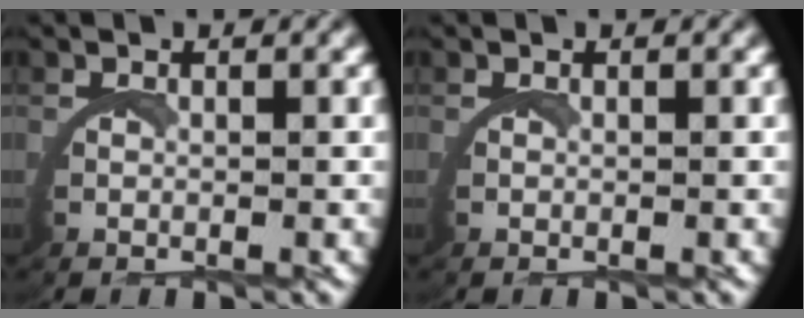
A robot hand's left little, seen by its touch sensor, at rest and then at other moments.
{"total": 0.0}